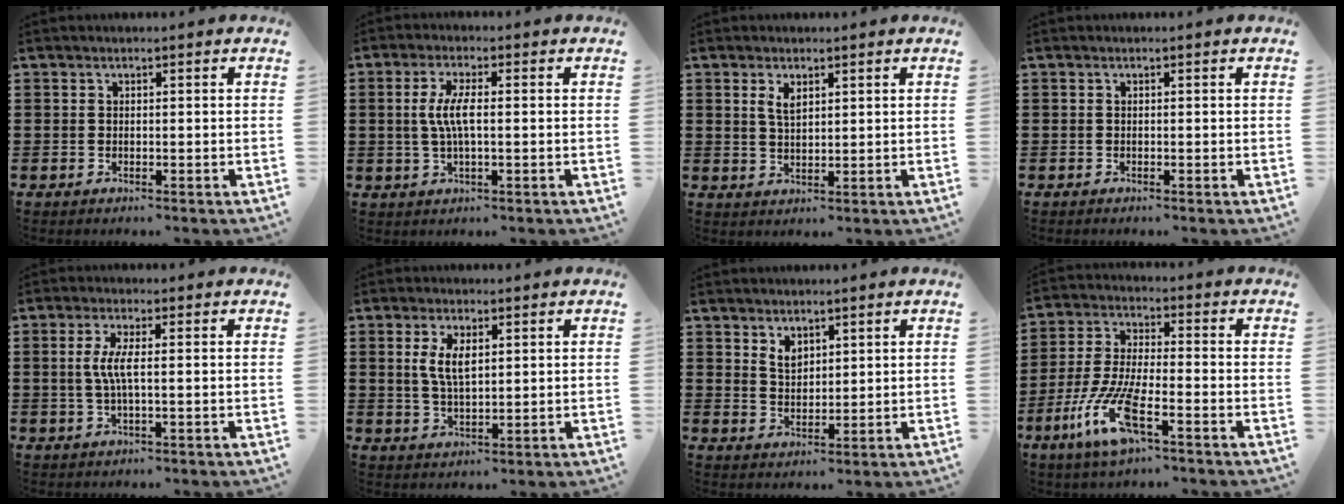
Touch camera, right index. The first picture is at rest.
{"total": 5.0, "force": [-0.1, 1.3, 4.8], "torque": [-0.103, -0.003, -0.008]}
{"total": 2.5, "force": [1.4, 1.1, 1.8], "torque": [-0.039, 0.003, 0.025]}
{"total": 0.0}
{"total": 4.0, "force": [0.0, 0.5, 4.0], "torque": [-0.096, -0.011, -0.009]}
{"total": 4.8, "force": [1.2, 2.1, 4.2], "torque": [-0.089, 0.007, 0.020]}
{"total": 3.1, "force": [2.1, 1.9, 1.2], "torque": [-0.030, 0.006, 0.038]}
{"total": 10.3, "force": [-5.5, 2.3, 8.4], "torque": [-0.194, -0.013, -0.109]}